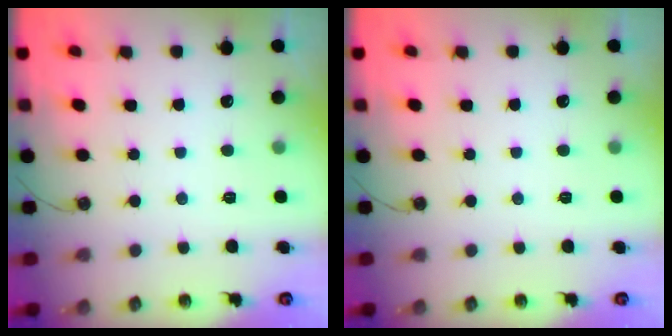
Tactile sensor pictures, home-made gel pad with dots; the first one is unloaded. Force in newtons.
{"total": 0.0}